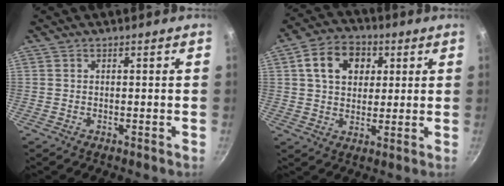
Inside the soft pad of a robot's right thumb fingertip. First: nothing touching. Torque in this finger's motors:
{"motor_torque": [0.12, 2.53, 0.77, 0.16, 0.06]}